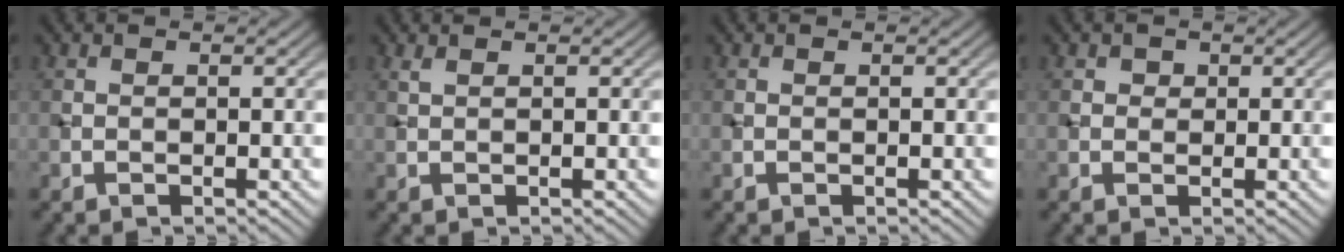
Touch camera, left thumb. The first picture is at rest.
{"total": 0.6, "force": [0.5, 0.1, 0.4], "torque": [-0.013, 0.006, 0.009]}
{"total": 0.0}
{"total": 1.1, "force": [0.4, 1.0, 0.3], "torque": [-0.003, -0.001, 0.004]}